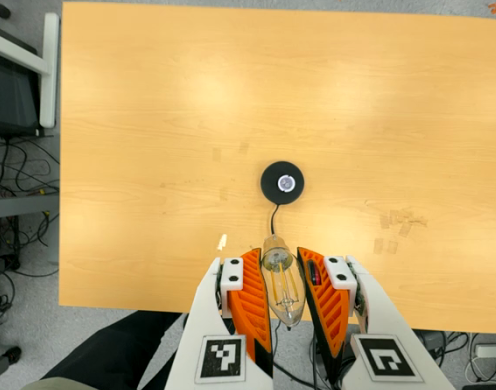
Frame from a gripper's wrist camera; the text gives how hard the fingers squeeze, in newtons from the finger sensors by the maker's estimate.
{"total": 20.5, "left": 22.1, "right": 18.8}